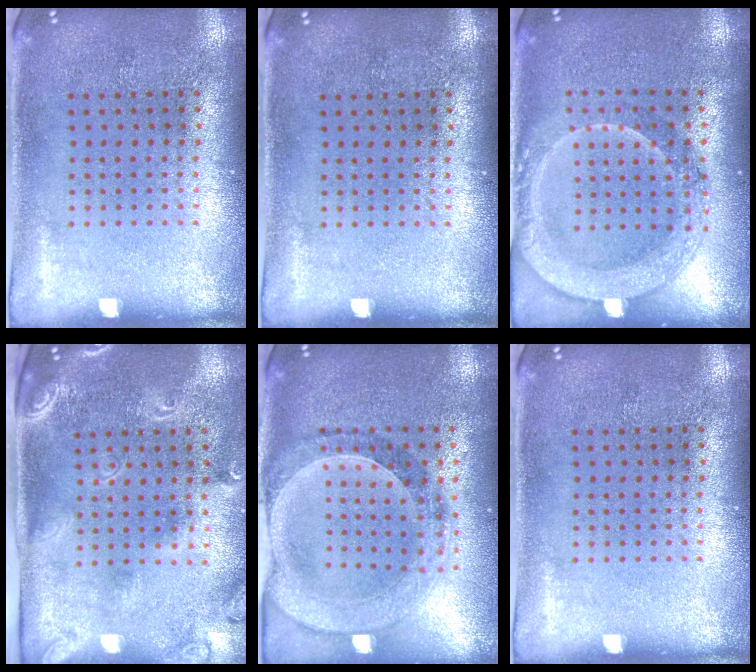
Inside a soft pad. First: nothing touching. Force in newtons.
{"total": 0.0}
{"total": 2.0, "press": 1.8, "slide": 0.9}
{"total": 2.4, "press": 1.8, "slide": 1.6}
{"total": 1.5, "press": 1.5, "slide": 0.4}
{"total": 0.0}